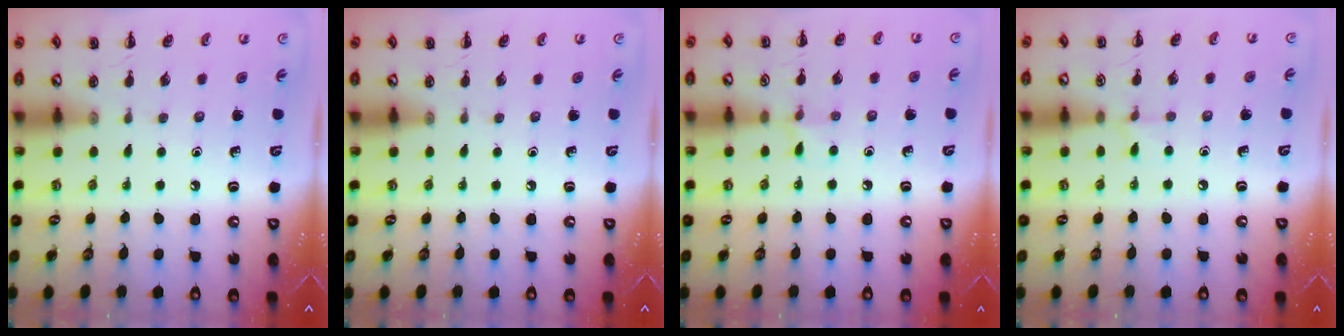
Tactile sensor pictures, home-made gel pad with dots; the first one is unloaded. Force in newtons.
{"total": 0.0}
{"total": 5.4, "press": 5.1, "slide": 2.0}
{"total": 4.8, "press": 4.6, "slide": 1.6}